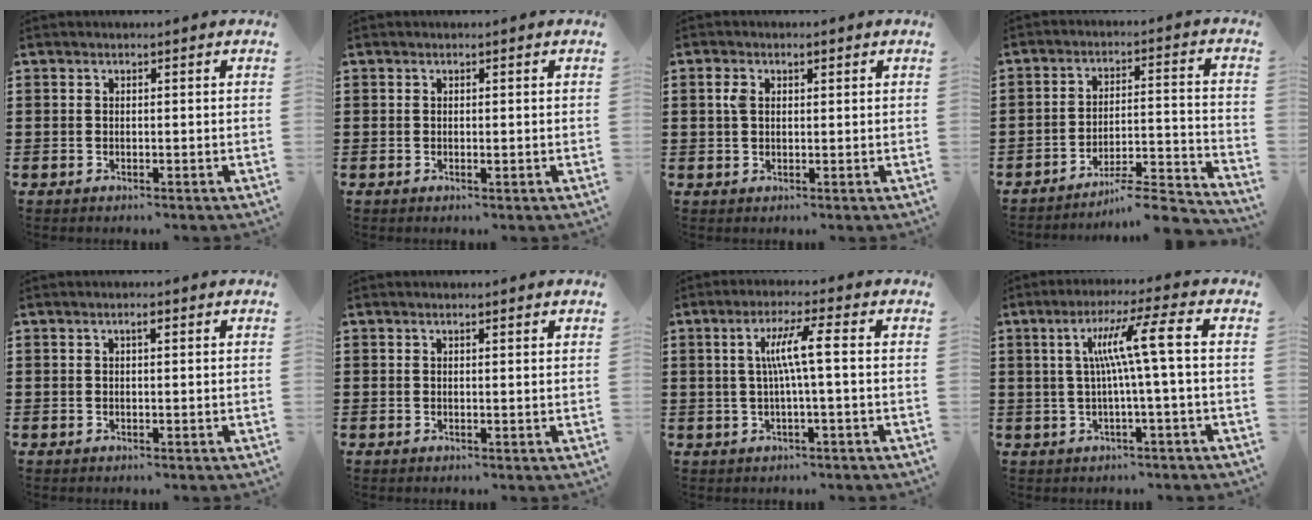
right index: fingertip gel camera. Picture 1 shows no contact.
{"total": 0.0}
{"total": 2.4, "force": [0.7, 1.4, 1.8], "torque": [-0.040, 0.009, 0.011]}
{"total": 6.0, "force": [-5.6, 0.3, 2.1], "torque": [-0.033, -0.005, -0.111]}
{"total": 1.2, "force": [0.5, 0.3, 1.1], "torque": [-0.021, 0.005, 0.007]}
{"total": 0.6, "force": [0.4, 0.0, 0.4], "torque": [-0.007, -0.001, 0.009]}
{"total": 6.0, "force": [0.3, 0.1, 6.0], "torque": [-0.115, 0.000, -0.002]}
{"total": 8.5, "force": [0.9, -0.4, 8.4], "torque": [-0.162, 0.004, 0.003]}